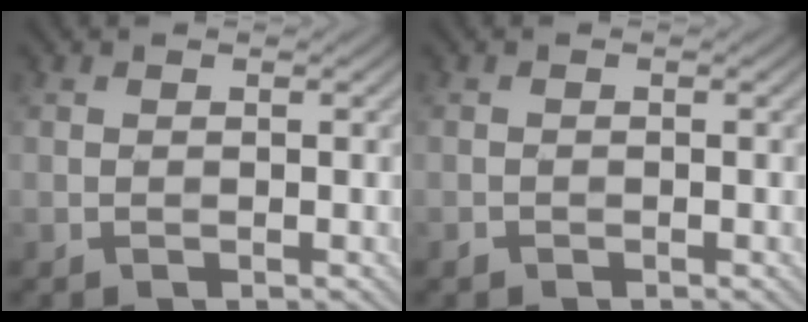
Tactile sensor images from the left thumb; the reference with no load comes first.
{"total": 0.5, "force": [-0.4, 0.3, 0.2], "torque": [-0.005, 0.001, -0.007]}